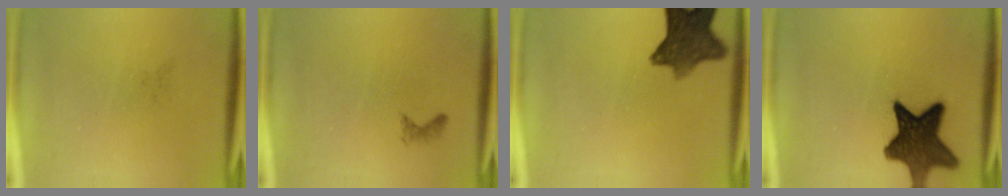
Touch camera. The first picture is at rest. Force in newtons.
{"total": 0.6}
{"total": 9.3}
{"total": 12.4}